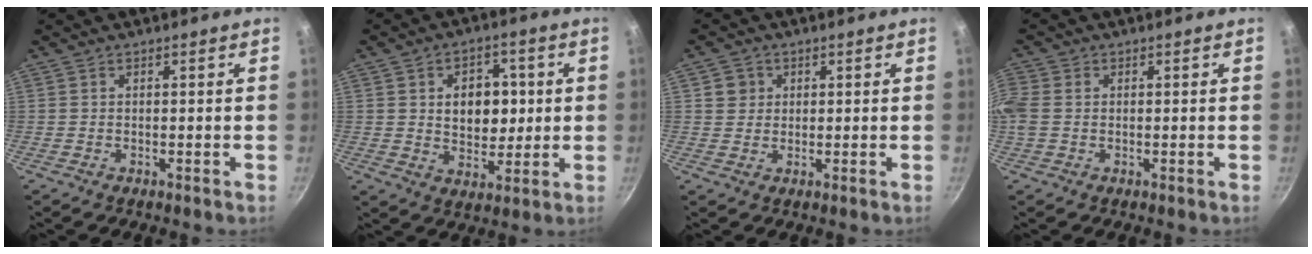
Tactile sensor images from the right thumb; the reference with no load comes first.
{"total": 10.2, "force": [1.5, 7.4, 6.9], "torque": [-0.060, -0.004, 0.026]}
{"total": 3.2, "force": [0.9, 3.1, 0.6], "torque": [0.010, 0.005, 0.010]}
{"total": 4.2, "force": [0.2, 3.1, 2.8], "torque": [-0.063, 0.004, 0.000]}